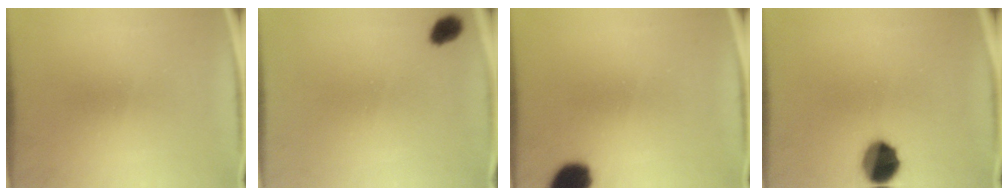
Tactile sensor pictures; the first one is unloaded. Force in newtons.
{"total": 3.0}
{"total": 8.6}
{"total": 9.6}